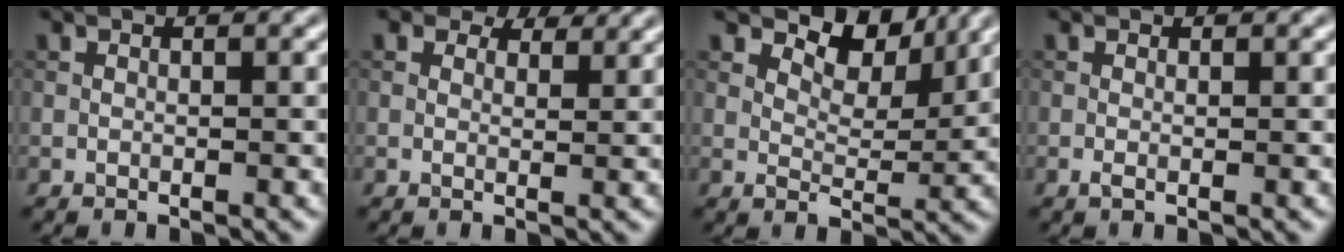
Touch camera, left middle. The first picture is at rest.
{"total": 3.9, "force": [3.2, 1.7, 1.5], "torque": [-0.025, -0.008, 0.040]}
{"total": 5.4, "force": [3.9, 2.4, 2.8], "torque": [-0.048, -0.006, 0.053]}
{"total": 0.5, "force": [-0.1, 0.2, 0.4], "torque": [-0.011, -0.004, -0.002]}